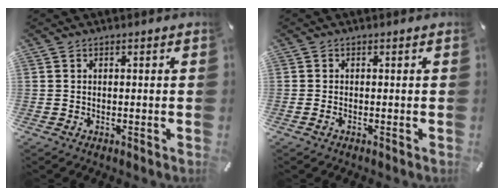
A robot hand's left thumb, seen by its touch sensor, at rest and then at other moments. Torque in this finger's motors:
{"motor_torque": [-0.20, 0.02, 0.03, -0.05, 0.05]}